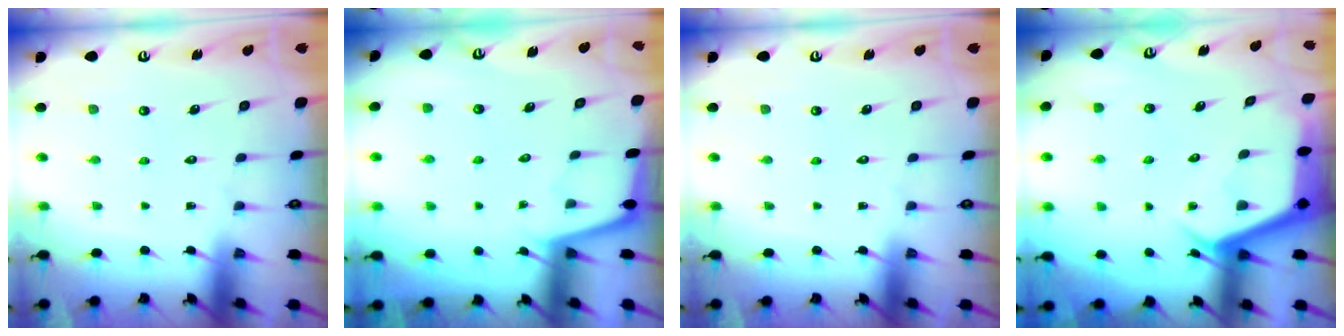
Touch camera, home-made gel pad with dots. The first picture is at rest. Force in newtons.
{"total": 1.9, "press": 1.8, "slide": 0.3}
{"total": 0.0}
{"total": 5.4, "press": 5.4, "slide": 0.4}